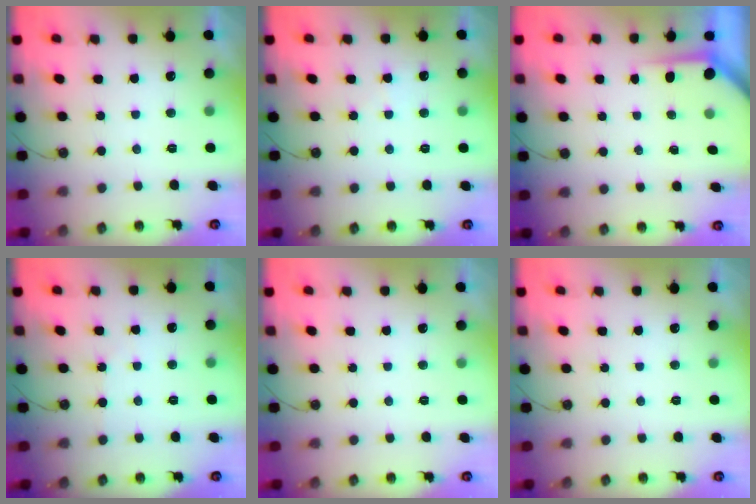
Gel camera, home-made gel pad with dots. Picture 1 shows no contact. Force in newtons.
{"total": 4.1, "press": 4.0, "slide": 0.6}
{"total": 3.6, "press": 3.6, "slide": 0.4}
{"total": 2.6, "press": 2.6, "slide": 0.5}
{"total": 0.0}
{"total": 0.0}